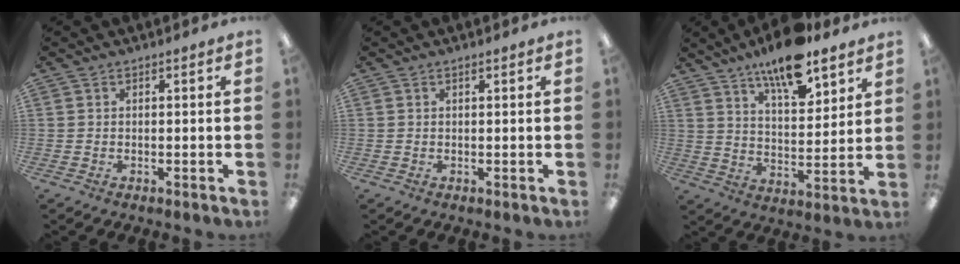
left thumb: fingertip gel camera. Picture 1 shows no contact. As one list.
[{"total": 0.6, "force": [0.5, 0.1, 0.3], "torque": [-0.006, 0.002, 0.008]}, {"total": 13.4, "force": [10.5, 3.9, 7.4], "torque": [-0.115, -0.060, 0.178]}]